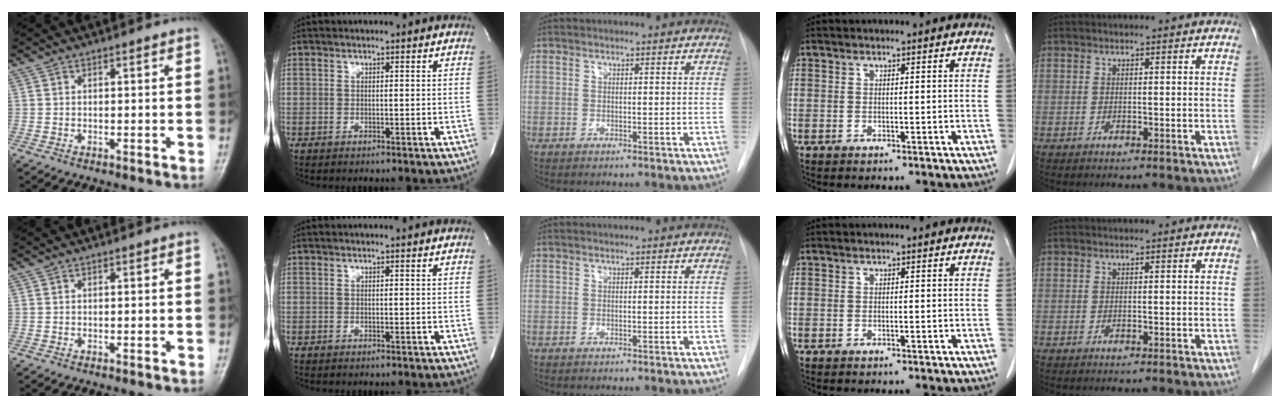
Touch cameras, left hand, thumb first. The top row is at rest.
{}